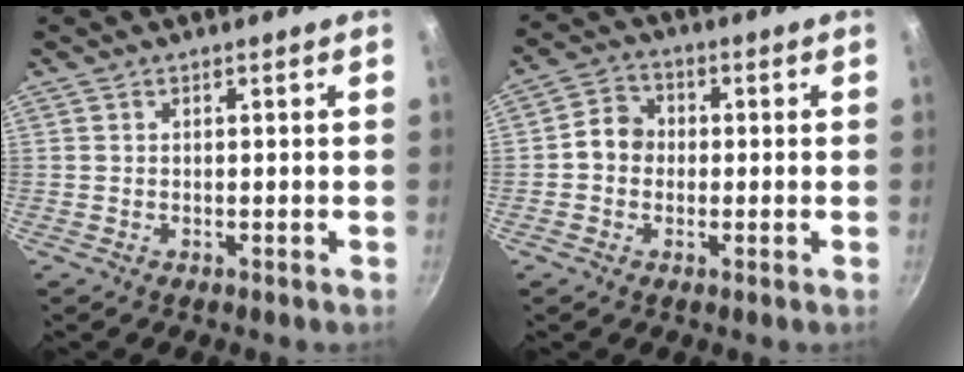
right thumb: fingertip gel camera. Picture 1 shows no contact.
{"total": 5.6, "force": [-0.2, 4.9, 2.7], "torque": [-0.019, 0.015, -0.018]}